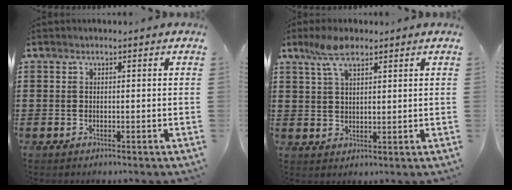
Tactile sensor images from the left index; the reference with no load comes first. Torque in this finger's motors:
{"motor_torque": [1.19, -0.96, 0.26, 0.12]}